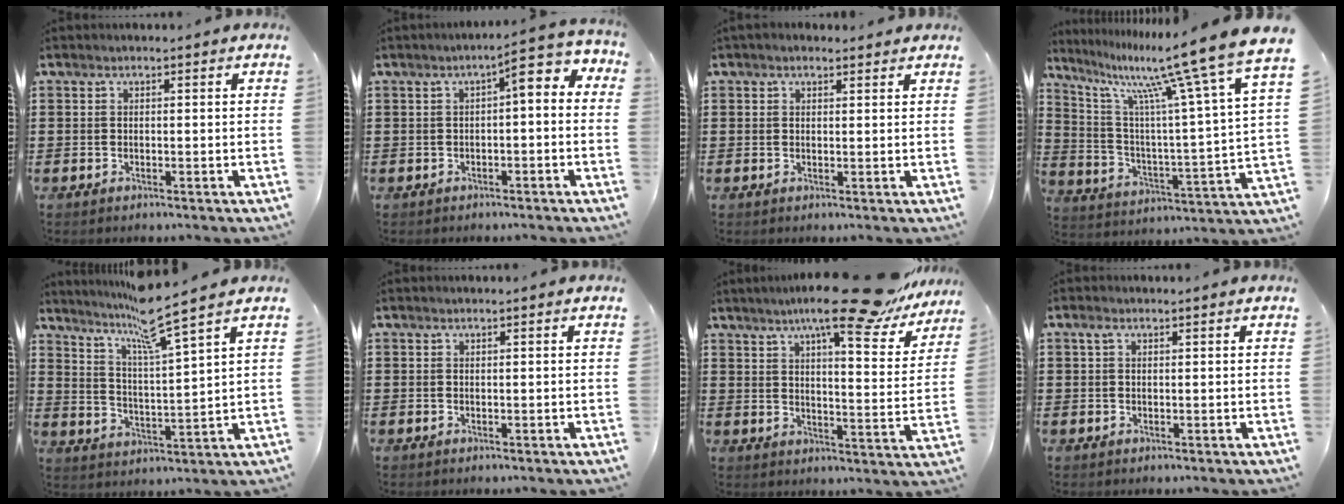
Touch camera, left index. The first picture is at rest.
{"total": 3.3, "force": [-0.1, 0.6, 3.3], "torque": [-0.054, -0.004, -0.016]}
{"total": 1.2, "force": [1.1, 0.5, 0.4], "torque": [-0.009, 0.005, 0.020]}
{"total": 13.5, "force": [10.7, 0.2, 8.2], "torque": [-0.176, -0.078, 0.167]}
{"total": 8.0, "force": [6.7, -0.8, 4.3], "torque": [-0.096, -0.041, 0.112]}
{"total": 0.0}
{"total": 13.3, "force": [10.7, 0.6, 7.9], "torque": [-0.136, -0.052, 0.172]}
{"total": 1.0, "force": [0.3, 0.6, 0.7], "torque": [-0.017, 0.007, 0.005]}